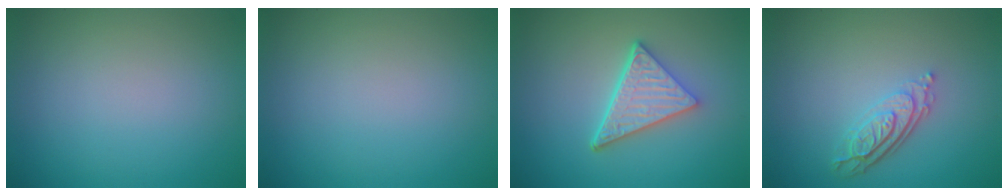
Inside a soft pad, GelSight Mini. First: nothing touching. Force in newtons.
{"total": 0.0}
{"total": 4.9, "press": 3.7, "slide": 3.2}
{"total": 3.6, "press": 2.6, "slide": 2.5}